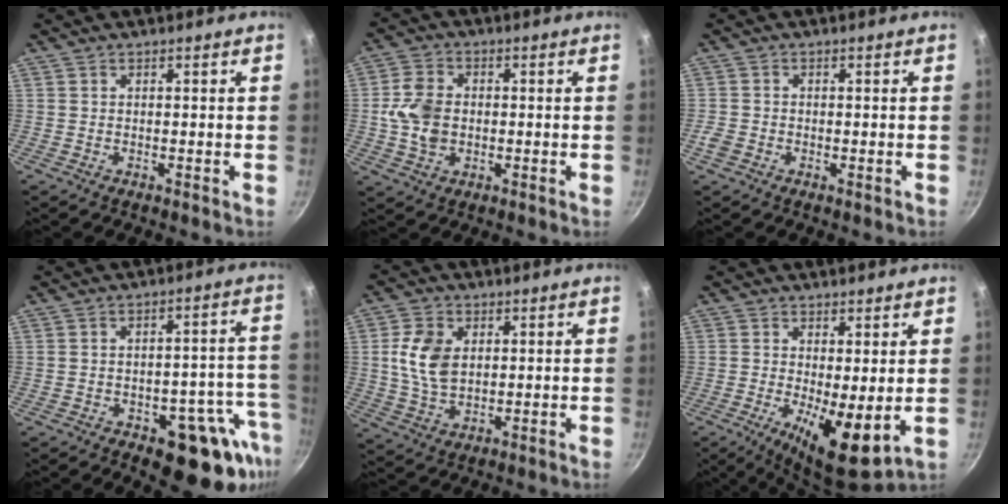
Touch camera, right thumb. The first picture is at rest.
{"total": 8.0, "force": [-0.3, 6.0, 5.4], "torque": [-0.093, 0.009, -0.012]}
{"total": 2.2, "force": [-1.0, 1.7, 1.1], "torque": [-0.024, 0.002, -0.022]}
{"total": 15.3, "force": [-7.1, 7.6, 11.2], "torque": [-0.077, 0.035, -0.089]}
{"total": 9.1, "force": [1.7, 6.2, 6.5], "torque": [-0.112, -0.006, 0.034]}
{"total": 9.7, "force": [-0.3, 3.2, 9.1], "torque": [-0.136, -0.022, -0.001]}